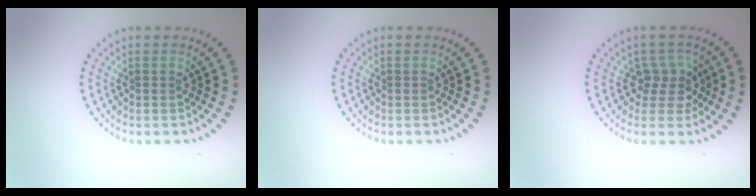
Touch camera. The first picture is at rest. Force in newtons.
{"total": 0.0}
{"total": 2.5, "press": 2.0, "slide": 1.6}